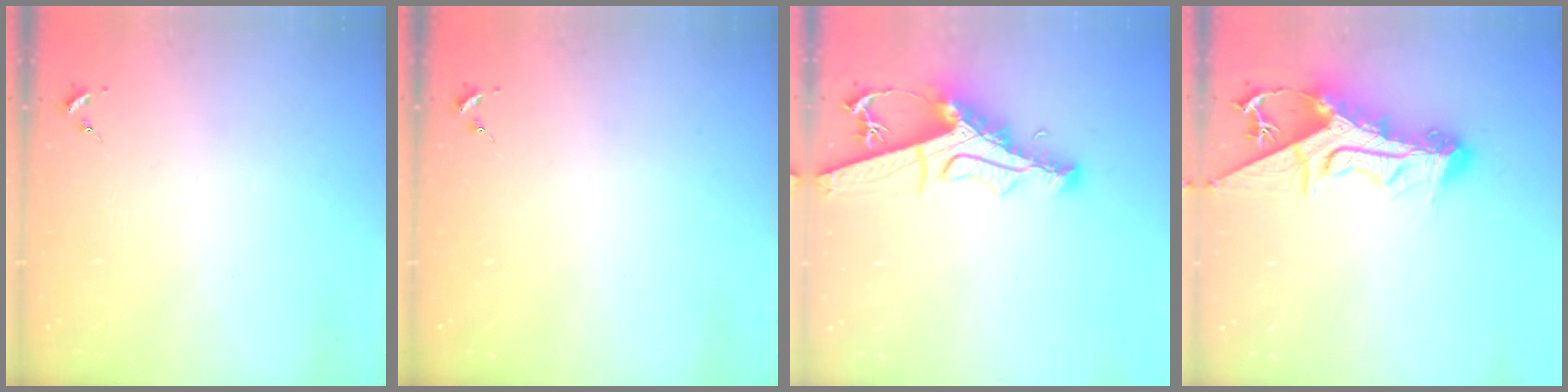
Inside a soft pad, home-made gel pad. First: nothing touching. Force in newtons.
{"total": 0.0}
{"total": 11.8, "press": 11.7, "slide": 1.3}
{"total": 20.1, "press": 20.1, "slide": 1.7}